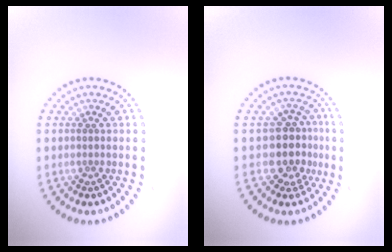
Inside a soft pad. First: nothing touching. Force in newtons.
{"total": 3.4, "press": 2.8, "slide": 2.0}